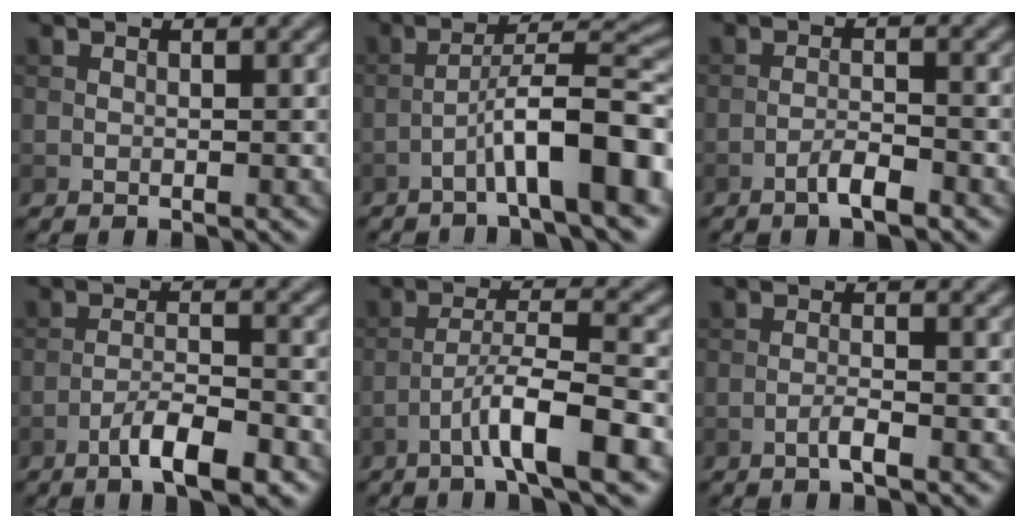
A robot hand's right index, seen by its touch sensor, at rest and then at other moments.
{"total": 8.1, "force": [-3.6, 1.4, 7.1], "torque": [-0.109, 0.026, -0.062]}
{"total": 2.5, "force": [-1.6, 0.4, 1.8], "torque": [-0.032, 0.006, -0.033]}
{"total": 5.2, "force": [-3.3, 1.1, 3.9], "torque": [-0.069, 0.007, -0.057]}
{"total": 6.5, "force": [-3.4, 0.8, 5.5], "torque": [-0.089, 0.014, -0.061]}
{"total": 1.6, "force": [-0.9, 0.2, 1.3], "torque": [-0.024, 0.005, -0.021]}